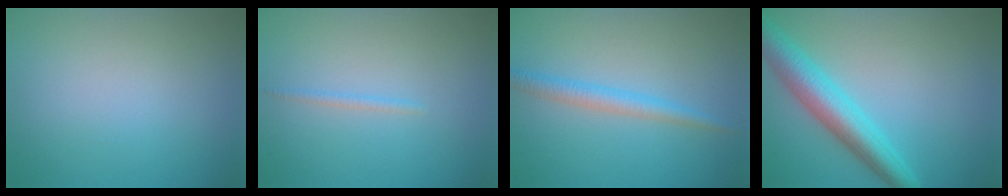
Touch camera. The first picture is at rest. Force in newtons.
{"total": 0.7, "press": 0.7, "slide": 0.1}
{"total": 2.3, "press": 2.3, "slide": 0.1}
{"total": 5.5, "press": 5.5, "slide": 0.1}